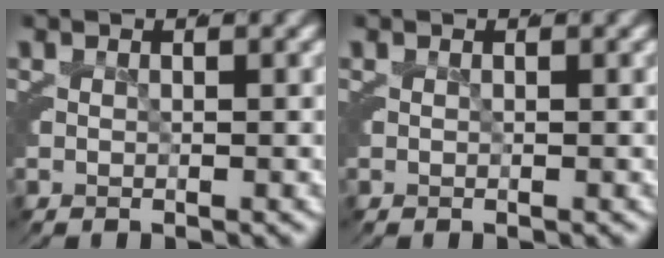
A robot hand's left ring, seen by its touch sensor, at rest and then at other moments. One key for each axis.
{"total": 0.0}